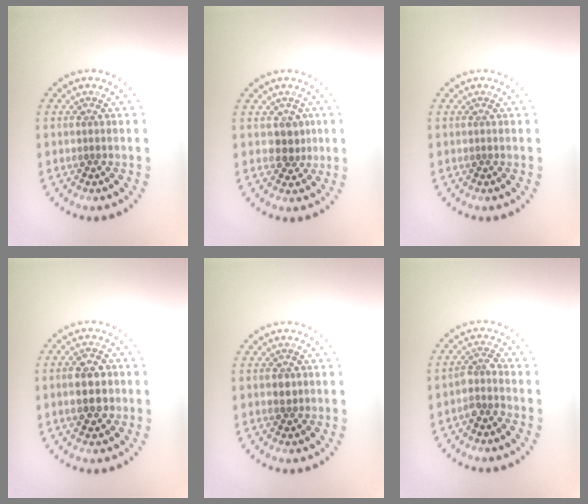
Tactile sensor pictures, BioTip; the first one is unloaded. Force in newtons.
{"total": 1.9, "press": 1.5, "slide": 1.2}
{"total": 0.0}
{"total": 3.6, "press": 3.6, "slide": 0.0}
{"total": 1.1, "press": 1.0, "slide": 0.4}
{"total": 1.9, "press": 1.5, "slide": 1.1}